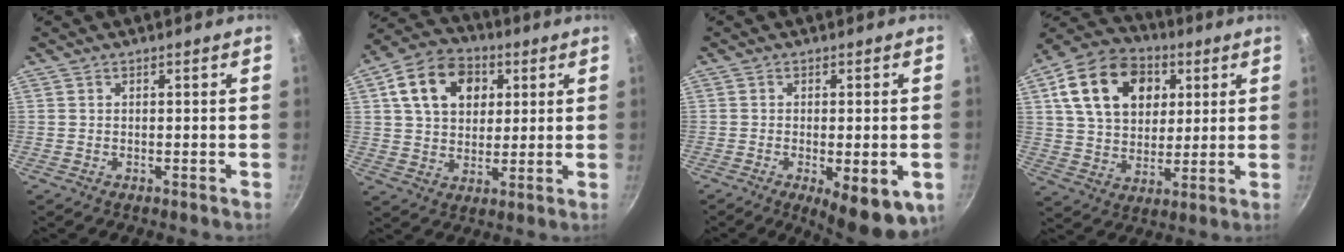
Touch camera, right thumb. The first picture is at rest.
{"total": 14.2, "force": [4.6, 10.5, 8.4], "torque": [-0.118, 0.005, 0.067]}
{"total": 10.5, "force": [-3.6, 3.4, 9.3], "torque": [-0.114, -0.002, -0.042]}
{"total": 19.2, "force": [6.1, 14.0, 11.7], "torque": [-0.179, 0.004, 0.097]}